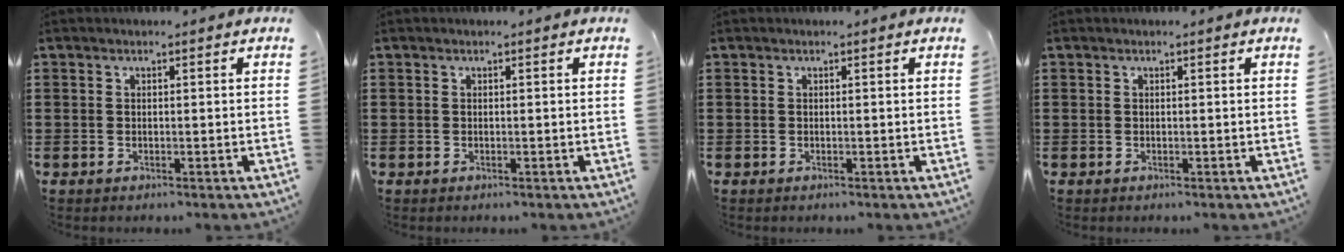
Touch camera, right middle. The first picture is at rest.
{"total": 0.0}
{"total": 0.0}
{"total": 0.0}